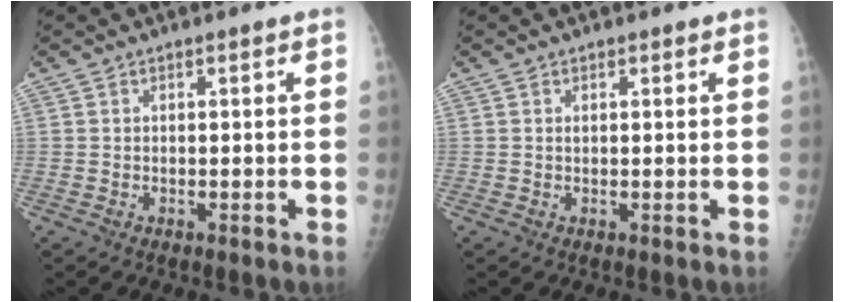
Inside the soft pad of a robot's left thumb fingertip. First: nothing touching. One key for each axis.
{"total": 0.6, "fx": 0.3, "fy": 0.4, "fz": 0.3, "tx": -0.003, "ty": -0.001, "tz": 0.003}